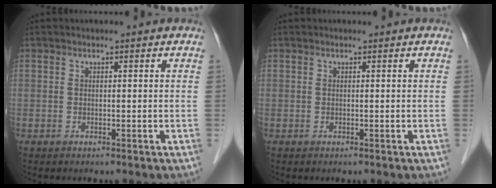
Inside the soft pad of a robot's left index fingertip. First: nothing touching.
{"total": 0.0}